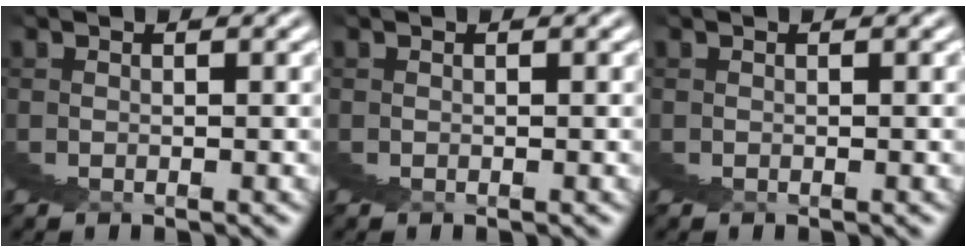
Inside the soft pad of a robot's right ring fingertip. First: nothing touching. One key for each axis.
{"total": 0.0}
{"total": 0.0}